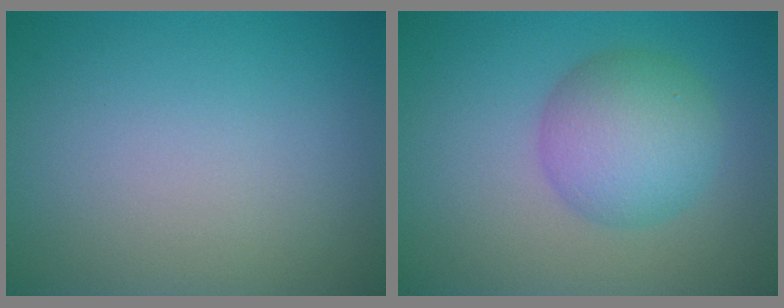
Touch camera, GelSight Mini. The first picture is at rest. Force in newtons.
{"total": 5.4, "press": 5.4, "slide": 0.1}